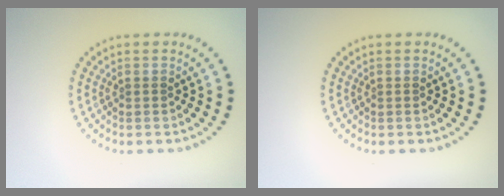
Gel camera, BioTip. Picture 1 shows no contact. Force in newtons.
{"total": 0.0}